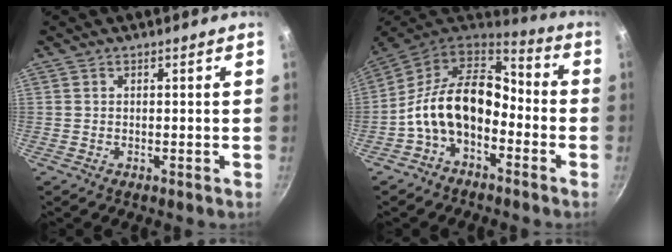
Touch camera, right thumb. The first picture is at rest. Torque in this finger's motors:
{"motor_torque": [0.67, 2.30, 1.28, -1.30, 0.28]}